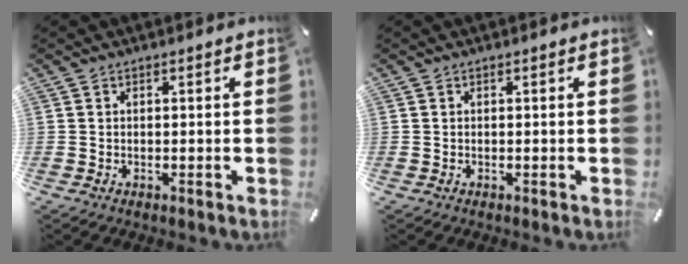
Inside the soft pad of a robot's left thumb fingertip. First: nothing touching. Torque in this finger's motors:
{"motor_torque": [0.01, 0.01, -0.01, -0.01, 0.00]}